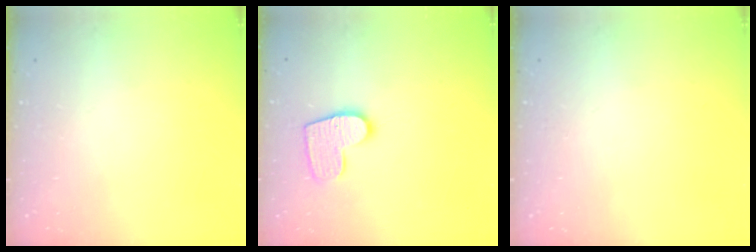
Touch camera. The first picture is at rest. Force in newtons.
{"total": 11.3, "press": 11.3, "slide": 0.7}
{"total": 0.0}